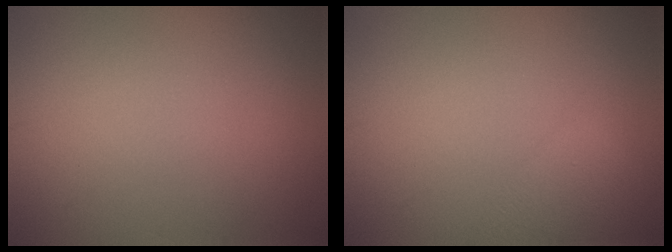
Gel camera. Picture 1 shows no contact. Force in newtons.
{"total": 2.5, "press": 2.5, "slide": 0.2}